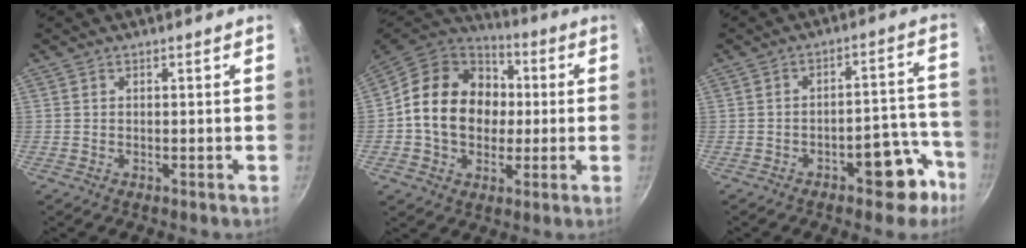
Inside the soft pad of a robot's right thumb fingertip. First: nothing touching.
{"total": 19.5, "force": [0.9, 15.5, 11.7], "torque": [-0.179, 0.028, 0.005]}
{"total": 9.3, "force": [-5.3, 4.5, 6.1], "torque": [-0.030, 0.065, -0.061]}